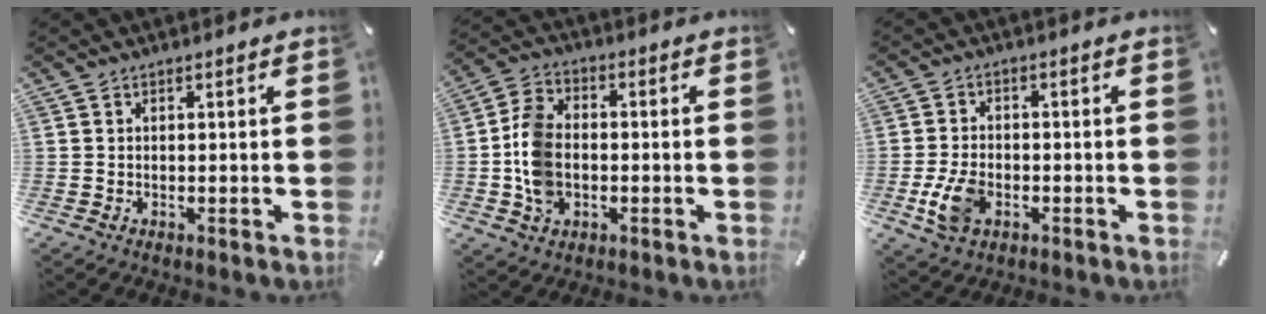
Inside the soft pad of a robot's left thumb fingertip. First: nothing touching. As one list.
[{"total": 9.4, "force": [-1.5, 7.1, 6.1], "torque": [-0.138, 0.015, -0.025]}, {"total": 7.6, "force": [-2.4, 5.1, 5.1], "torque": [-0.110, 0.002, -0.046]}]